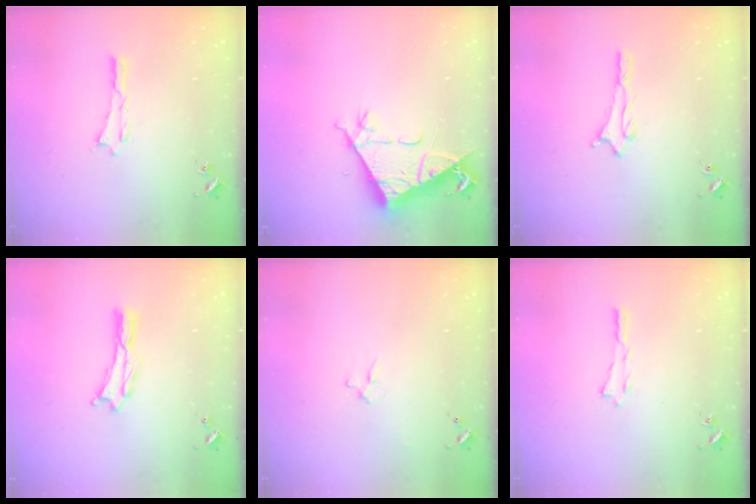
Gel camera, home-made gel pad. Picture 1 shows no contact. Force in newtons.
{"total": 8.6, "press": 8.5, "slide": 1.2}
{"total": 1.5, "press": 1.5, "slide": 0.1}
{"total": 0.0}
{"total": 2.3, "press": 2.3, "slide": 0.3}
{"total": 0.0}